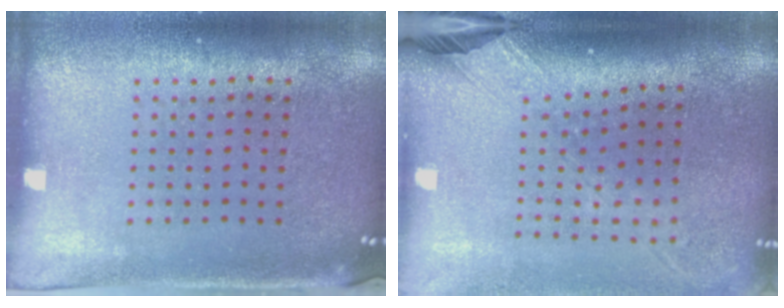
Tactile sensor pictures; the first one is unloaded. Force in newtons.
{"total": 2.5, "press": 1.9, "slide": 1.7}